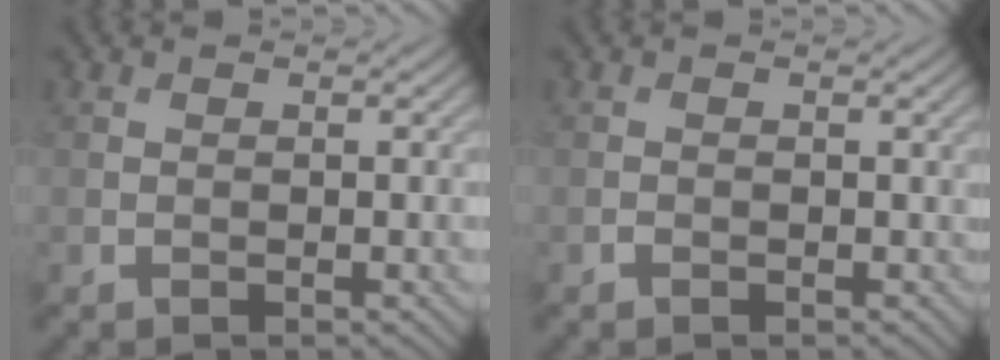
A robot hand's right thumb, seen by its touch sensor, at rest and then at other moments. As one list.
[{"total": 0.5, "force": [-0.3, 0.4, 0.1], "torque": [-0.002, -0.003, -0.006]}]